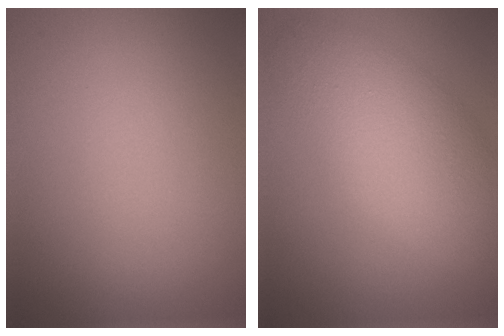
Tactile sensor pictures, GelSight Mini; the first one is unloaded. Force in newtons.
{"total": 7.0, "press": 7.0, "slide": 0.3}